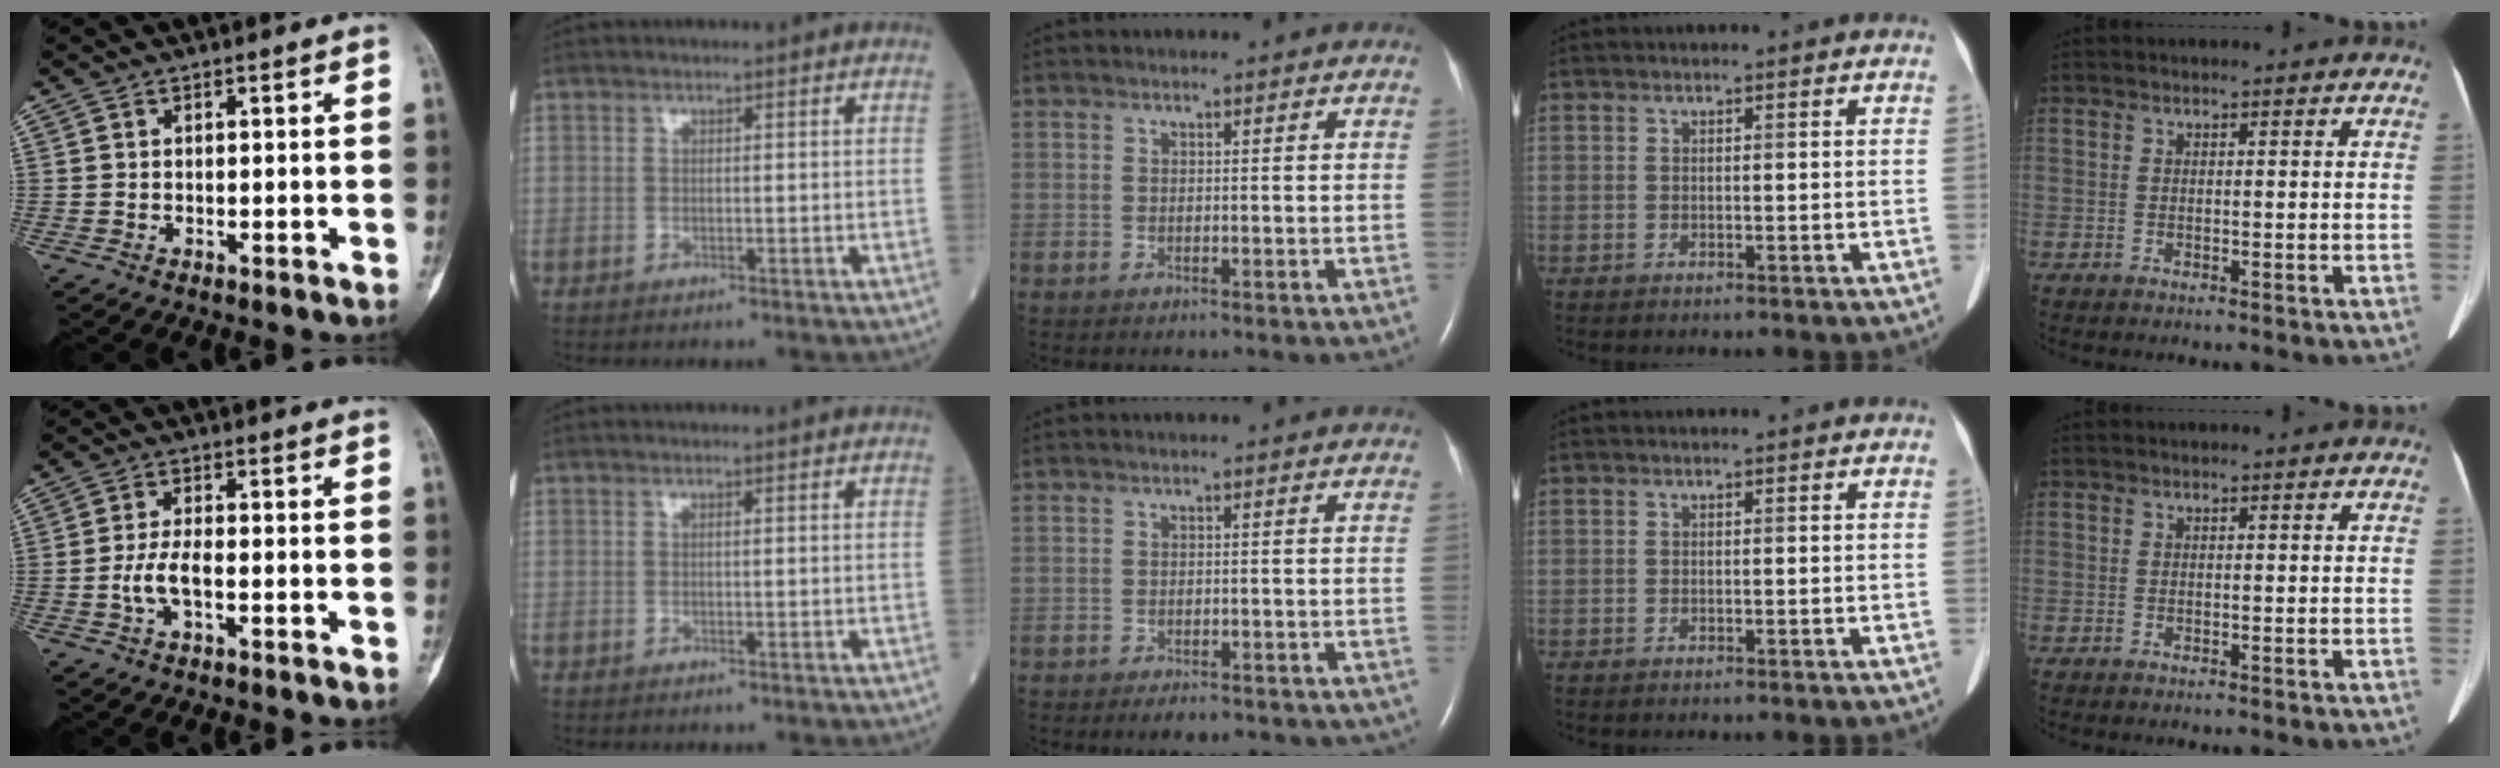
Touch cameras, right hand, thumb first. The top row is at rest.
{"thumb": {"total": 4.2, "force": [-1.3, 1.5, 3.7], "torque": [-0.083, 0.012, -0.027]}, "middle": {"total": 6.0, "force": [-5.0, 2.2, 2.6], "torque": [-0.029, 0.000, -0.051]}}